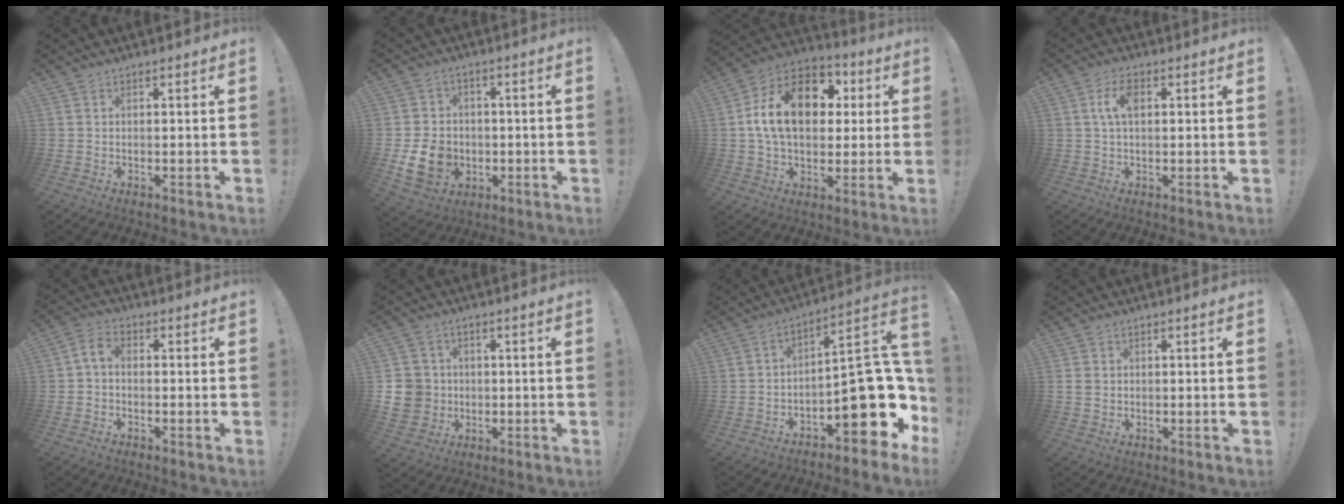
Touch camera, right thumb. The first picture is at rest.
{"total": 11.6, "force": [-2.4, 9.9, 5.5], "torque": [-0.107, 0.017, -0.034]}
{"total": 19.3, "force": [3.4, 13.5, 13.4], "torque": [-0.212, 0.008, 0.062]}
{"total": 5.6, "force": [1.2, 2.7, 4.7], "torque": [-0.081, 0.005, 0.018]}
{"total": 4.2, "force": [-0.5, 2.5, 3.3], "torque": [-0.080, 0.010, -0.010]}
{"total": 9.3, "force": [-0.6, 8.8, 3.0], "torque": [-0.064, 0.010, -0.005]}
{"total": 17.1, "force": [-3.9, 7.7, 14.7], "torque": [-0.178, 0.010, -0.054]}
{"total": 1.9, "force": [0.4, 1.7, 0.8], "torque": [-0.013, 0.005, 0.006]}